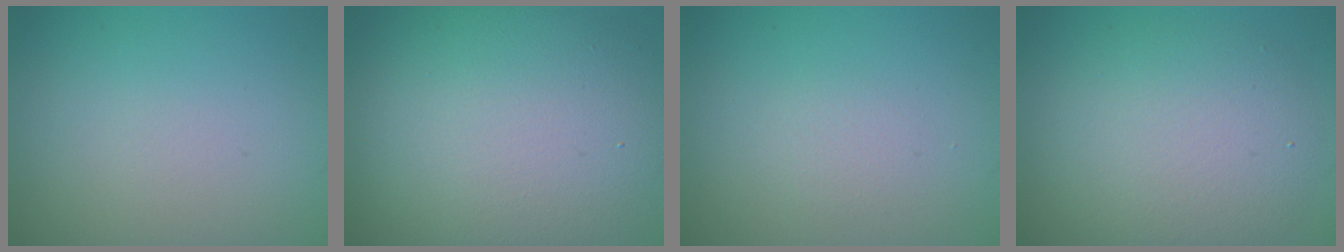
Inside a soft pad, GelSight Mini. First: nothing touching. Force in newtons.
{"total": 13.4, "press": 13.3, "slide": 0.8}
{"total": 1.0, "press": 1.0, "slide": 0.0}
{"total": 6.7, "press": 6.7, "slide": 0.8}